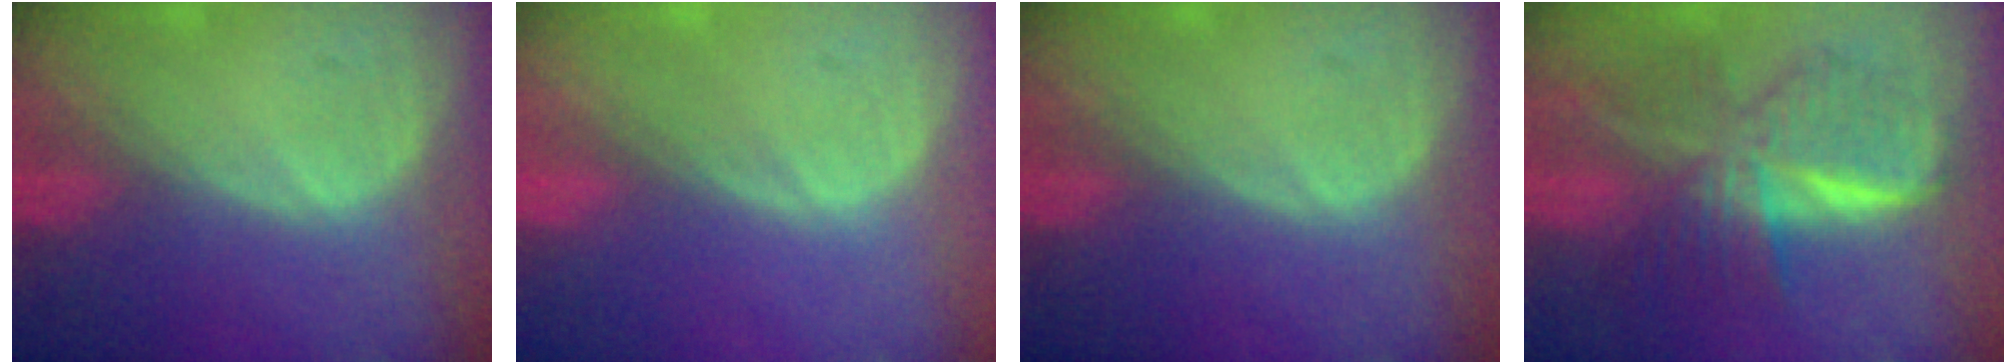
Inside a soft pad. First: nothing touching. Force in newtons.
{"total": 0.0}
{"total": 0.0}
{"total": 9.5, "press": 9.5, "slide": 0.6}